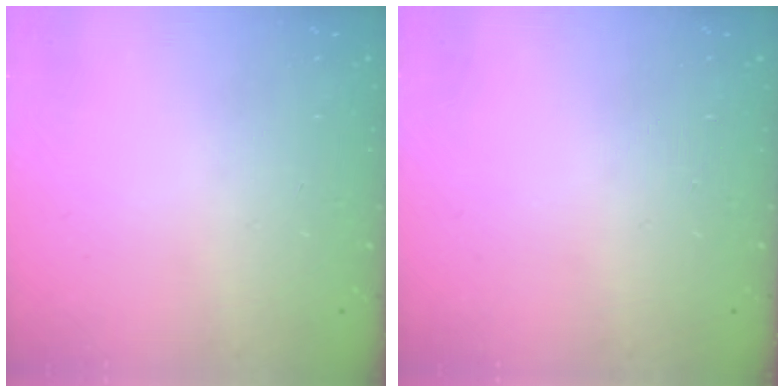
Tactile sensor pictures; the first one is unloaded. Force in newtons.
{"total": 0.0}